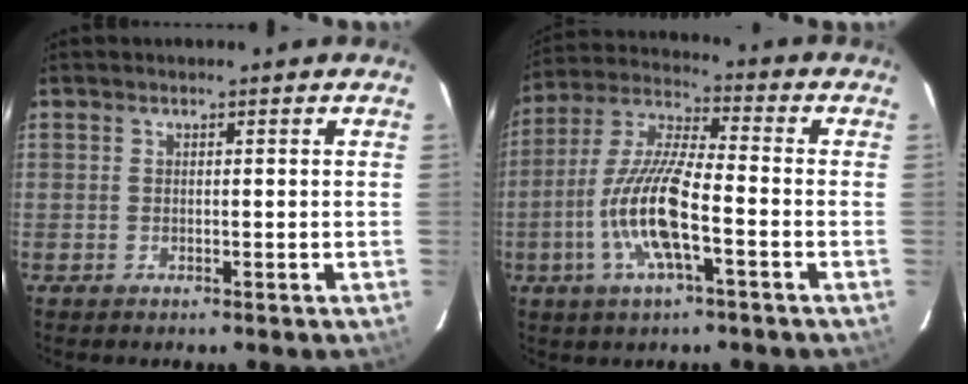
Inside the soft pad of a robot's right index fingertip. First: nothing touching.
{"total": 13.2, "force": [-4.4, 2.8, 12.1], "torque": [-0.253, -0.003, -0.088]}